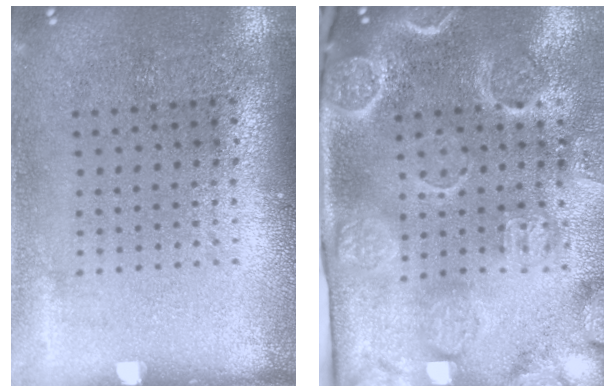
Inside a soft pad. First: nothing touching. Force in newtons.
{"total": 4.3, "press": 3.4, "slide": 2.6}